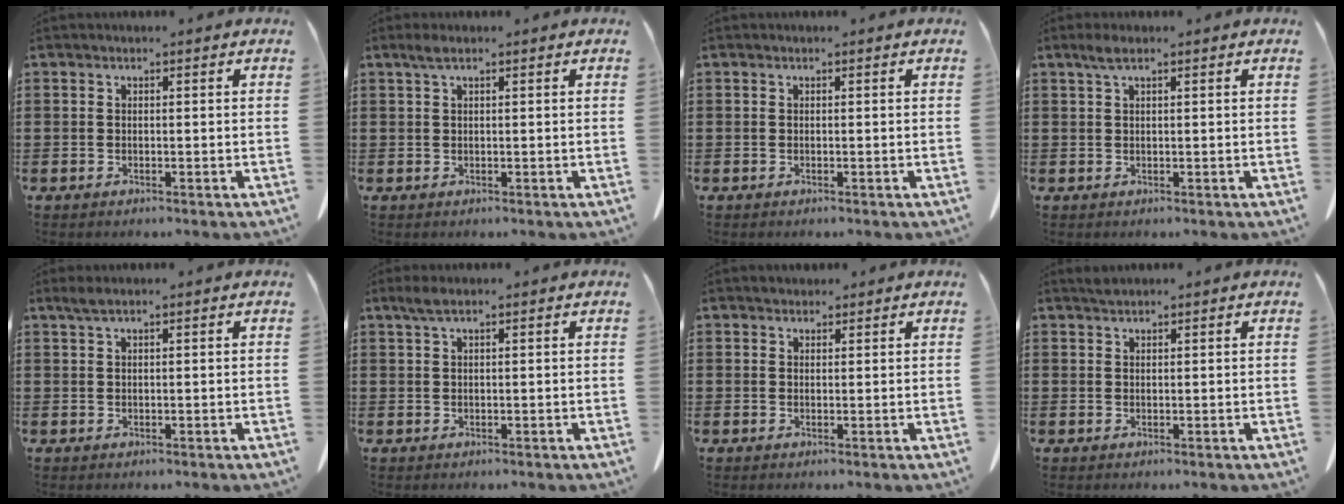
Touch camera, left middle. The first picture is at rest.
{"total": 1.3, "force": [0.6, 0.2, 1.2], "torque": [-0.024, 0.002, 0.010]}
{"total": 0.0}
{"total": 1.9, "force": [1.0, 0.4, 1.6], "torque": [-0.033, 0.004, 0.018]}
{"total": 1.3, "force": [0.8, 0.1, 1.0], "torque": [-0.021, 0.001, 0.016]}
{"total": 1.7, "force": [1.0, 0.3, 1.3], "torque": [-0.028, 0.002, 0.018]}
{"total": 1.1, "force": [1.0, 0.5, 0.0], "torque": [0.006, -0.001, 0.017]}
{"total": 1.0, "force": [0.9, 0.2, 0.3], "torque": [-0.007, 0.000, 0.018]}